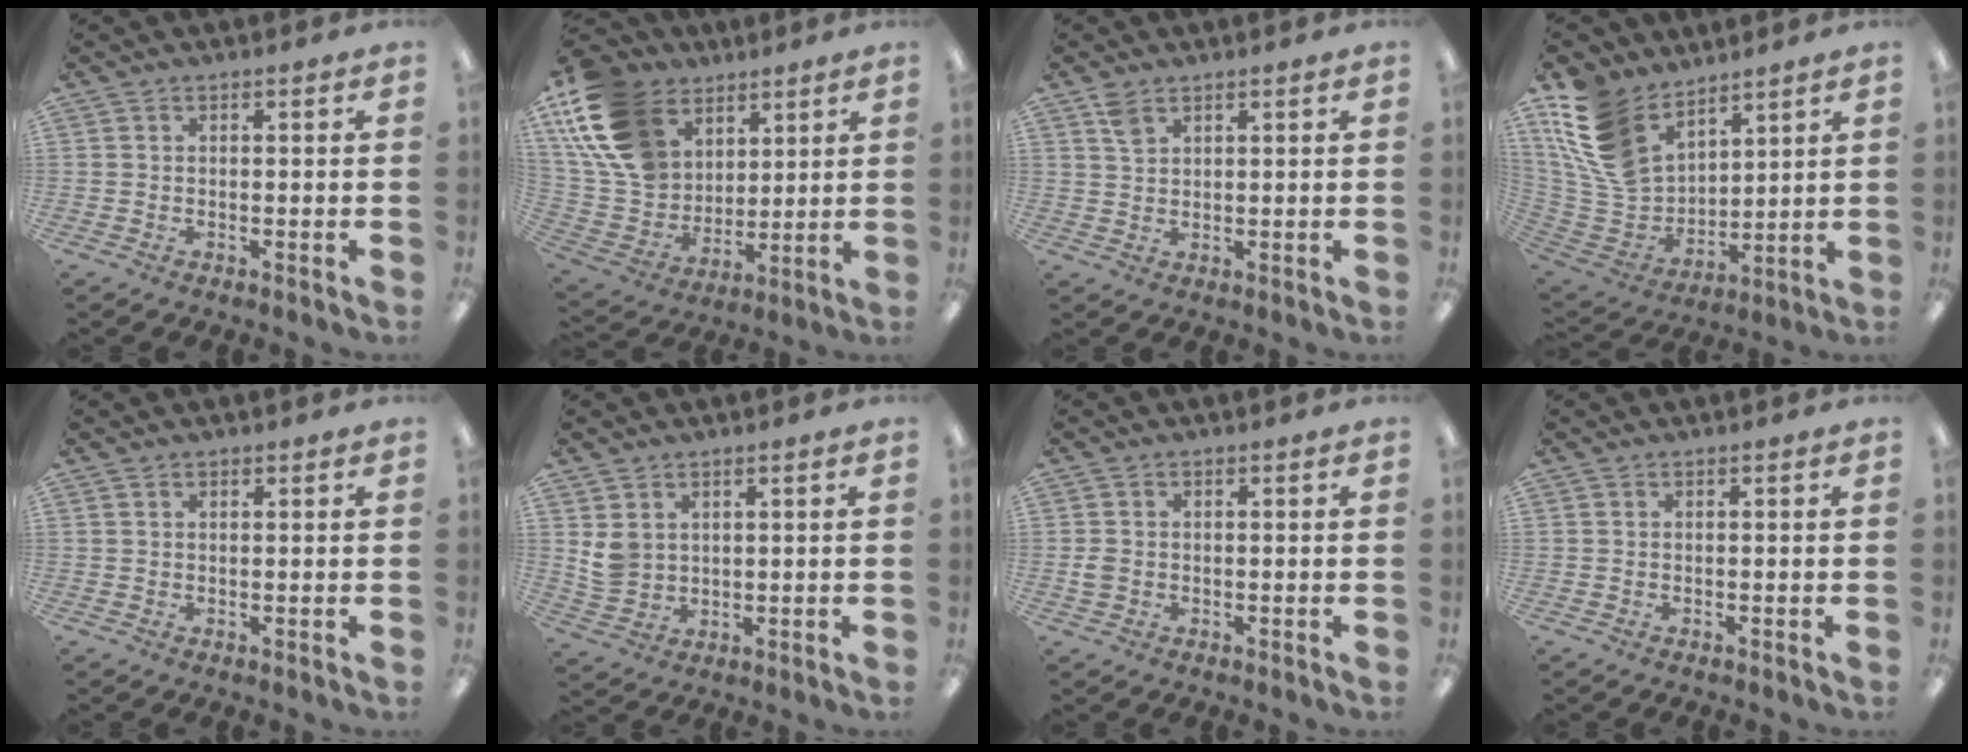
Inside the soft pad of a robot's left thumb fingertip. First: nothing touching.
{"total": 19.9, "force": [9.7, 14.3, 9.8], "torque": [-0.226, -0.036, 0.187]}
{"total": 3.2, "force": [2.2, 1.6, 1.5], "torque": [-0.029, -0.005, 0.041]}
{"total": 17.3, "force": [10.5, 10.8, 8.4], "torque": [-0.204, -0.052, 0.206]}
{"total": 0.9, "force": [0.6, 0.6, 0.3], "torque": [-0.006, 0.001, 0.012]}
{"total": 4.9, "force": [2.2, 3.9, 1.9], "torque": [-0.036, 0.000, 0.044]}
{"total": 2.2, "force": [-0.3, 1.9, 1.1], "torque": [-0.019, 0.005, -0.006]}
{"total": 0.0}